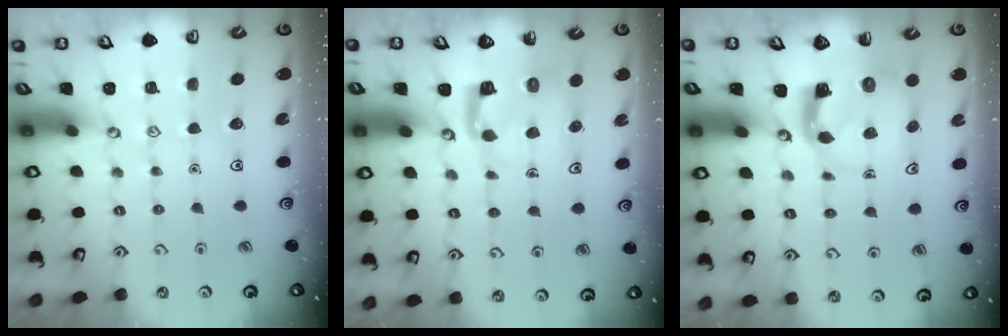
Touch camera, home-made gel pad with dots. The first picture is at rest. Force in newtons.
{"total": 4.5, "press": 4.5, "slide": 0.1}
{"total": 4.0, "press": 3.9, "slide": 0.6}